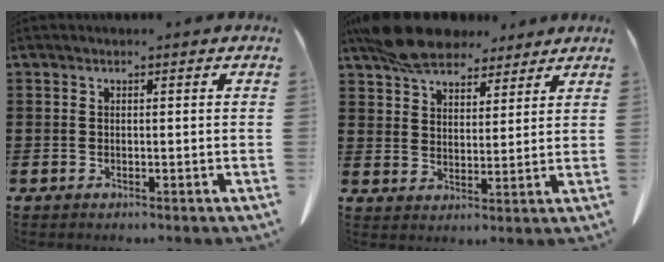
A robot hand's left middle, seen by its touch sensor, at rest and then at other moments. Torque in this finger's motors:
{"motor_torque": [2.14, 0.00, 0.72, 0.21]}